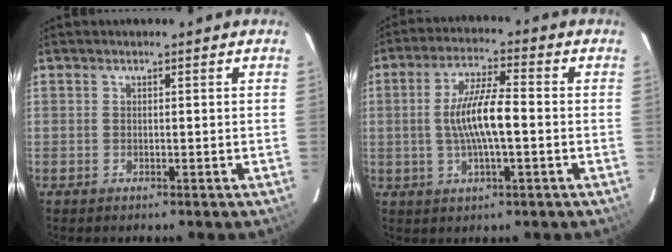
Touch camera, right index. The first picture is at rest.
{"total": 9.2, "force": [-0.9, 1.7, 9.0], "torque": [-0.172, 0.003, -0.015]}